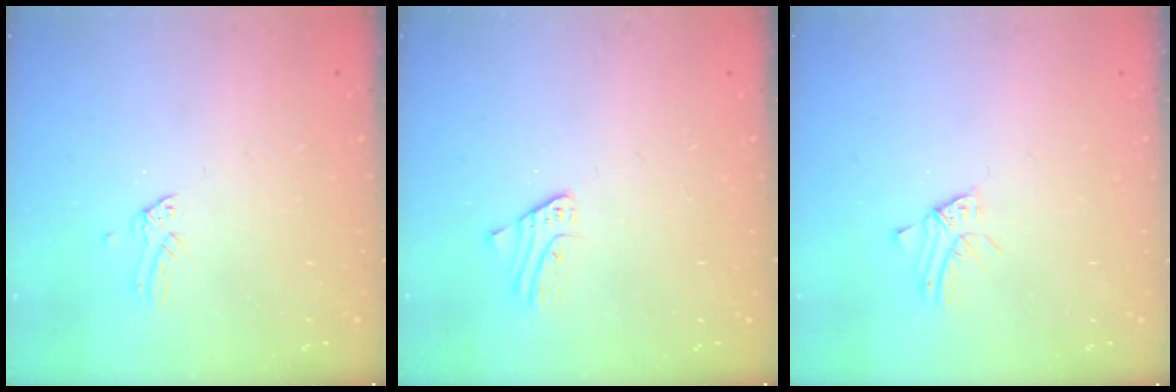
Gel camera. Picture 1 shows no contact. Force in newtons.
{"total": 2.3, "press": 2.3, "slide": 0.2}
{"total": 1.4, "press": 1.4, "slide": 0.0}